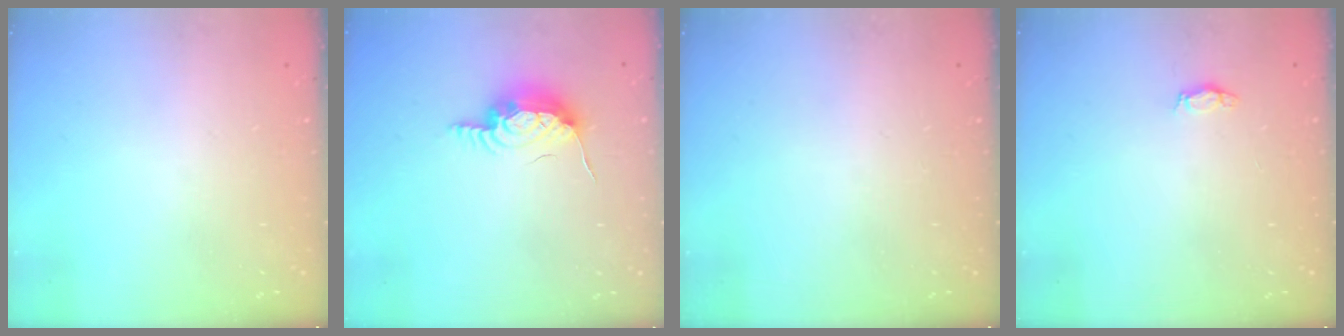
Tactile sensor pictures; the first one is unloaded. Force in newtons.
{"total": 10.3, "press": 10.2, "slide": 1.0}
{"total": 0.0}
{"total": 2.8, "press": 2.8, "slide": 0.4}